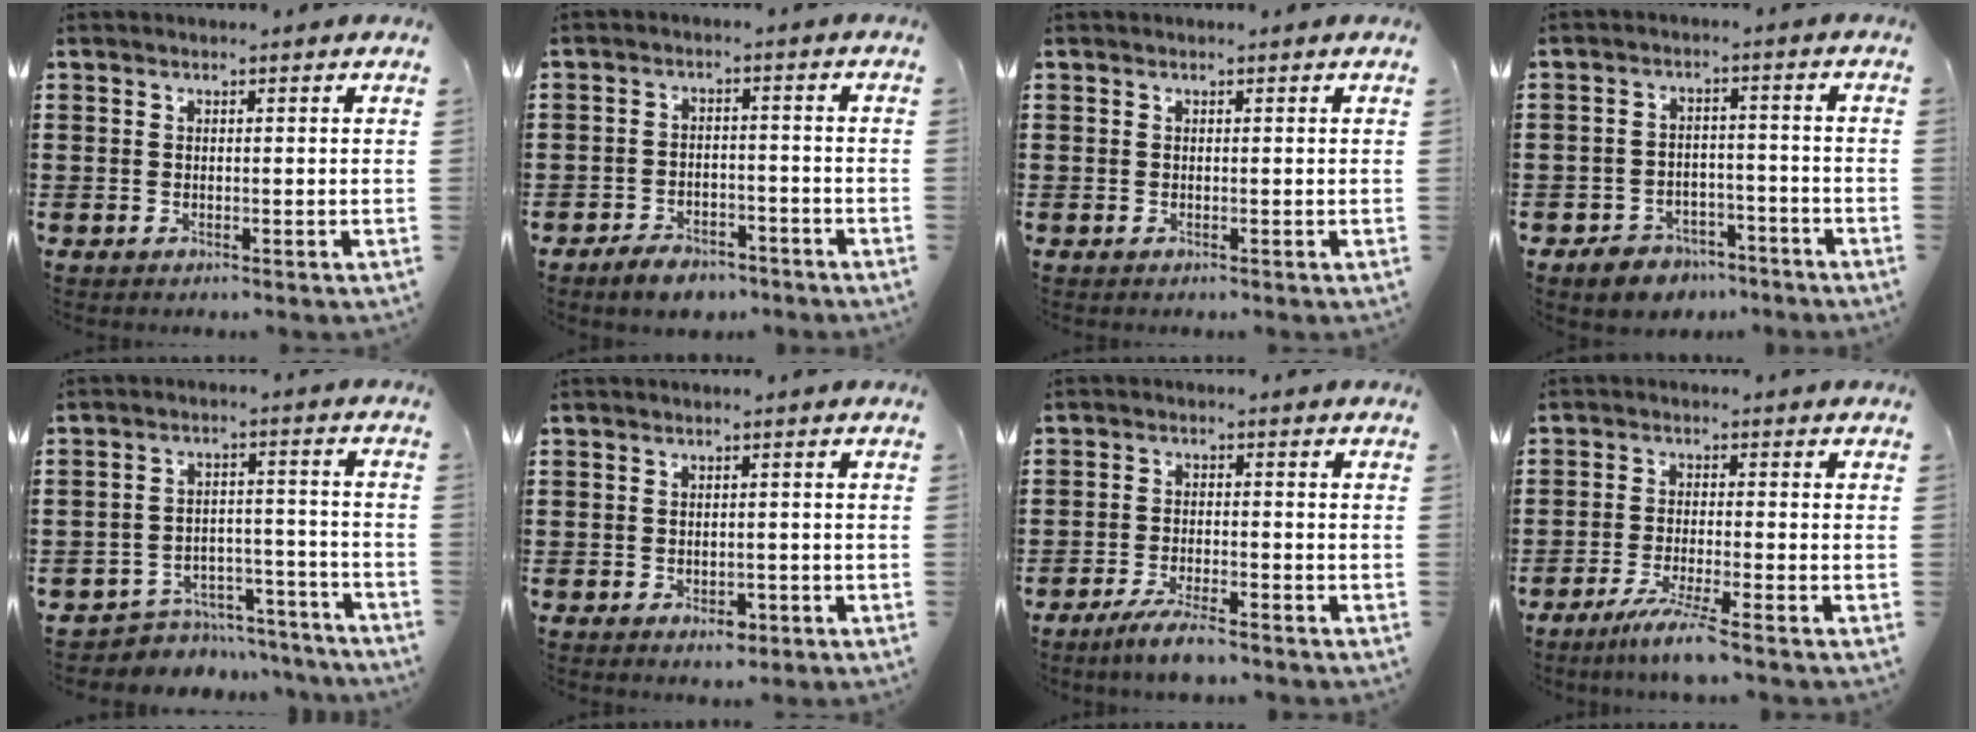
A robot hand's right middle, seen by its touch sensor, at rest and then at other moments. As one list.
[{"total": 3.8, "force": [-3.5, 1.2, 0.7], "torque": [-0.015, 0.011, -0.070]}, {"total": 0.0}, {"total": 4.5, "force": [-4.1, 1.6, 0.5], "torque": [-0.021, 0.011, -0.086]}, {"total": 5.4, "force": [-5.3, 1.3, 0.2], "torque": [-0.006, 0.020, -0.108]}, {"total": 2.2, "force": [-1.1, 1.4, 1.2], "torque": [-0.023, 0.001, -0.022]}, {"total": 4.7, "force": [-3.9, 0.4, 2.5], "torque": [-0.053, -0.008, -0.076]}, {"total": 4.8, "force": [-3.9, -0.3, 2.9], "torque": [-0.058, -0.014, -0.071]}]